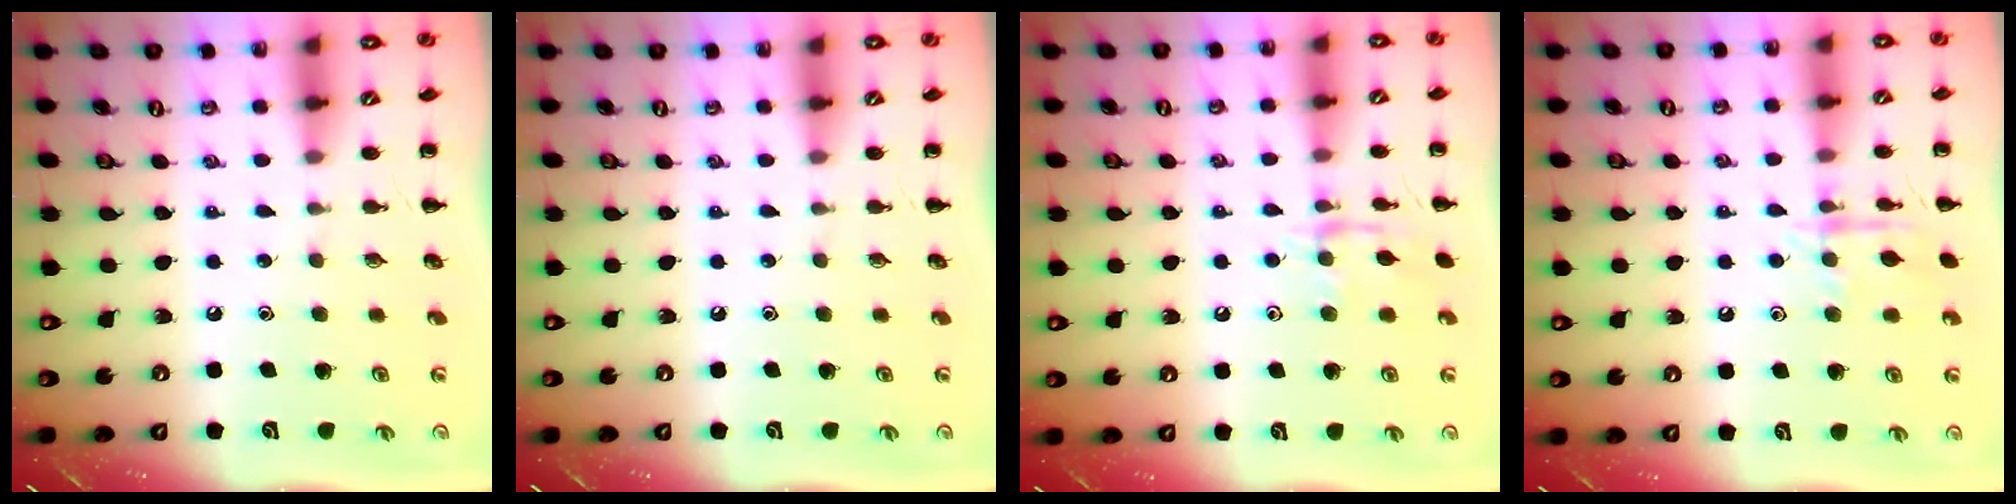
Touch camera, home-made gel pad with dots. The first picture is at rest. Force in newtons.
{"total": 0.0}
{"total": 8.6, "press": 8.6, "slide": 0.5}
{"total": 10.4, "press": 10.4, "slide": 0.6}